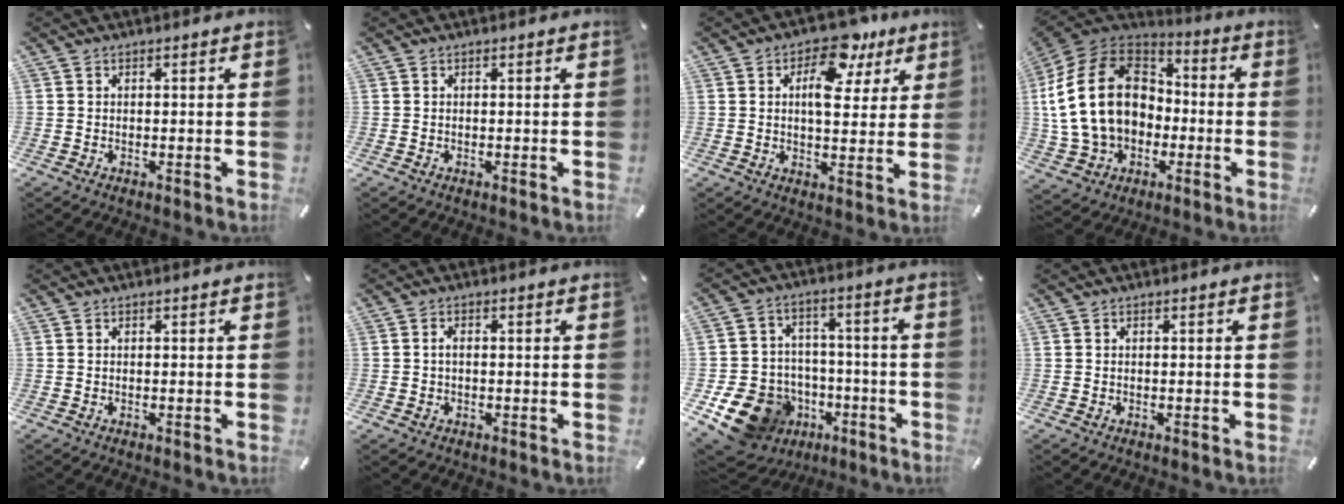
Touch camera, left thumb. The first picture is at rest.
{"total": 0.0}
{"total": 12.1, "force": [5.6, 6.9, 8.3], "torque": [-0.105, -0.026, 0.091]}
{"total": 21.7, "force": [-0.6, 16.9, 13.5], "torque": [-0.288, 0.022, -0.009]}
{"total": 0.0}
{"total": 1.7, "force": [-0.2, 1.0, 1.4], "torque": [-0.028, 0.003, -0.005]}
{"total": 15.1, "force": [-6.8, 12.2, 5.6], "torque": [-0.092, 0.041, -0.104]}
{"total": 0.0}